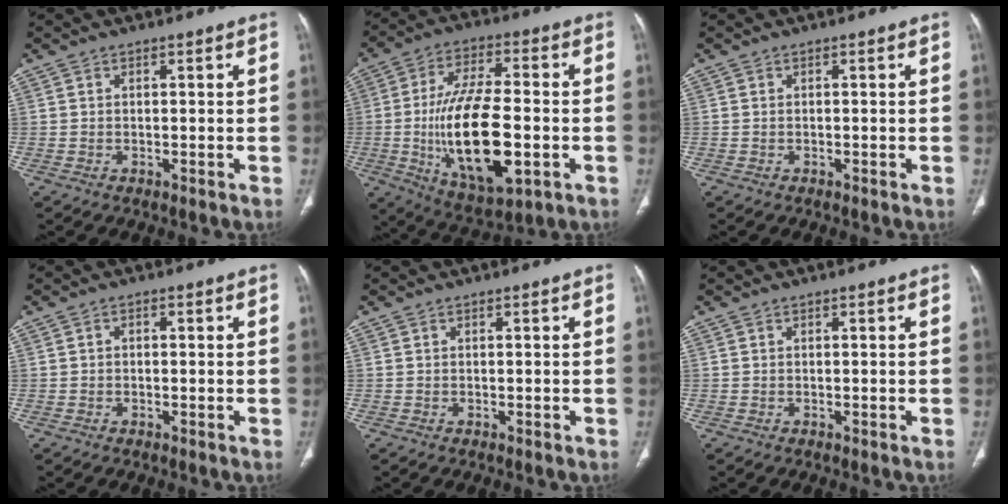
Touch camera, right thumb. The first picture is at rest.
{"total": 20.7, "force": [-3.8, 8.6, 18.4], "torque": [-0.329, 0.005, -0.053]}
{"total": 0.0}
{"total": 0.7, "force": [0.0, 0.5, 0.5], "torque": [-0.005, 0.002, -0.003]}
{"total": 0.0}
{"total": 0.0}